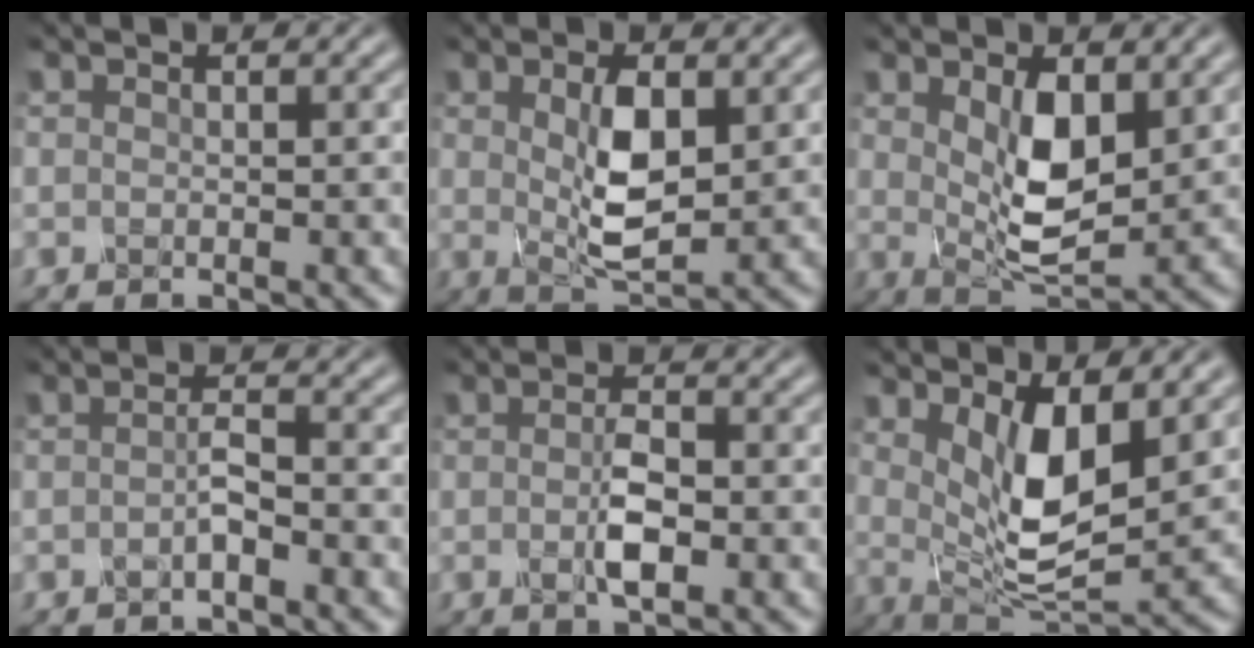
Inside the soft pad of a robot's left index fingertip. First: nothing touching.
{"total": 4.6, "force": [0.8, 1.8, 4.2], "torque": [-0.084, 0.000, 0.017]}
{"total": 5.0, "force": [1.2, 2.2, 4.4], "torque": [-0.086, -0.005, 0.027]}
{"total": 1.3, "force": [-0.7, 0.0, 1.1], "torque": [-0.024, 0.007, -0.018]}
{"total": 2.3, "force": [-0.4, 0.6, 2.2], "torque": [-0.047, 0.002, -0.010]}
{"total": 6.0, "force": [2.1, 2.2, 5.2], "torque": [-0.101, -0.017, 0.043]}